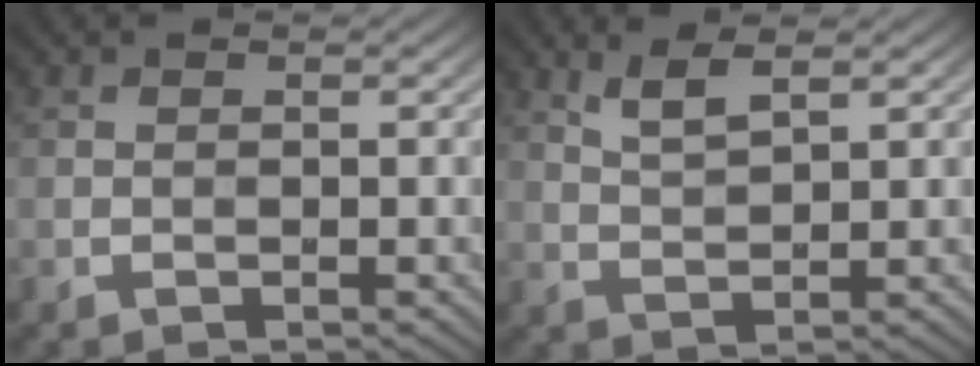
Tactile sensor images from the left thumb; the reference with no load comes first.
{"total": 3.3, "force": [2.2, 0.9, 2.3], "torque": [-0.057, -0.001, 0.048]}